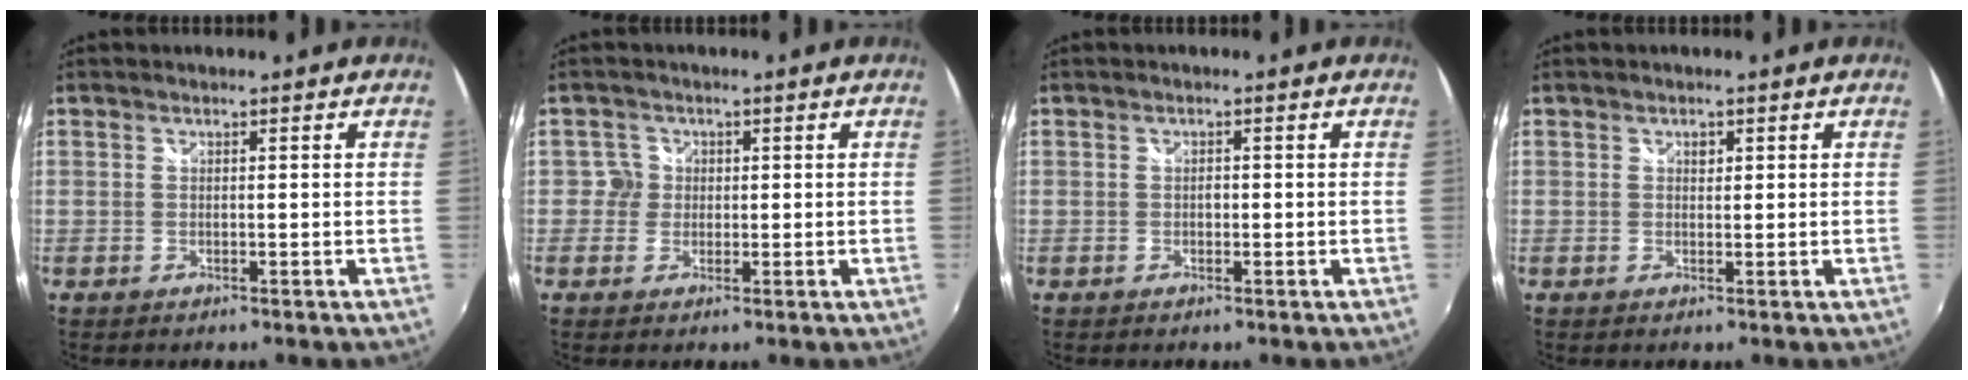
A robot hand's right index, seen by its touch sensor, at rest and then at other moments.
{"total": 2.5, "force": [-0.1, 2.5, -0.2], "torque": [0.012, 0.012, -0.004]}
{"total": 0.7, "force": [-0.2, 0.6, 0.3], "torque": [-0.005, 0.000, -0.005]}
{"total": 0.9, "force": [0.4, 0.8, 0.4], "torque": [-0.004, 0.002, 0.006]}